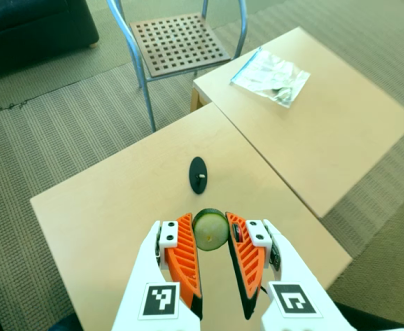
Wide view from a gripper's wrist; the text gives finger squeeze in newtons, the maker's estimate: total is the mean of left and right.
{"total": 10.9, "left": 11.3, "right": 10.6}